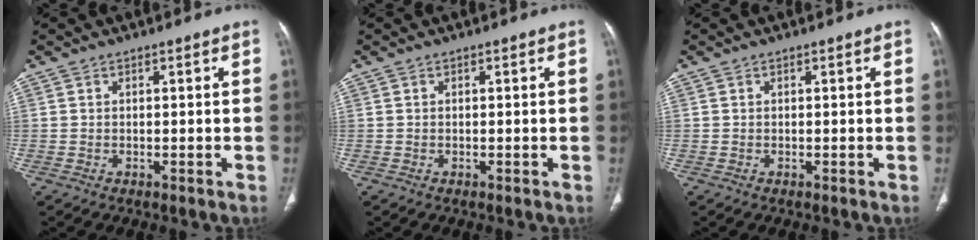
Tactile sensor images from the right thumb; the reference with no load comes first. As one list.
[{"total": 0.0}, {"total": 0.0}]